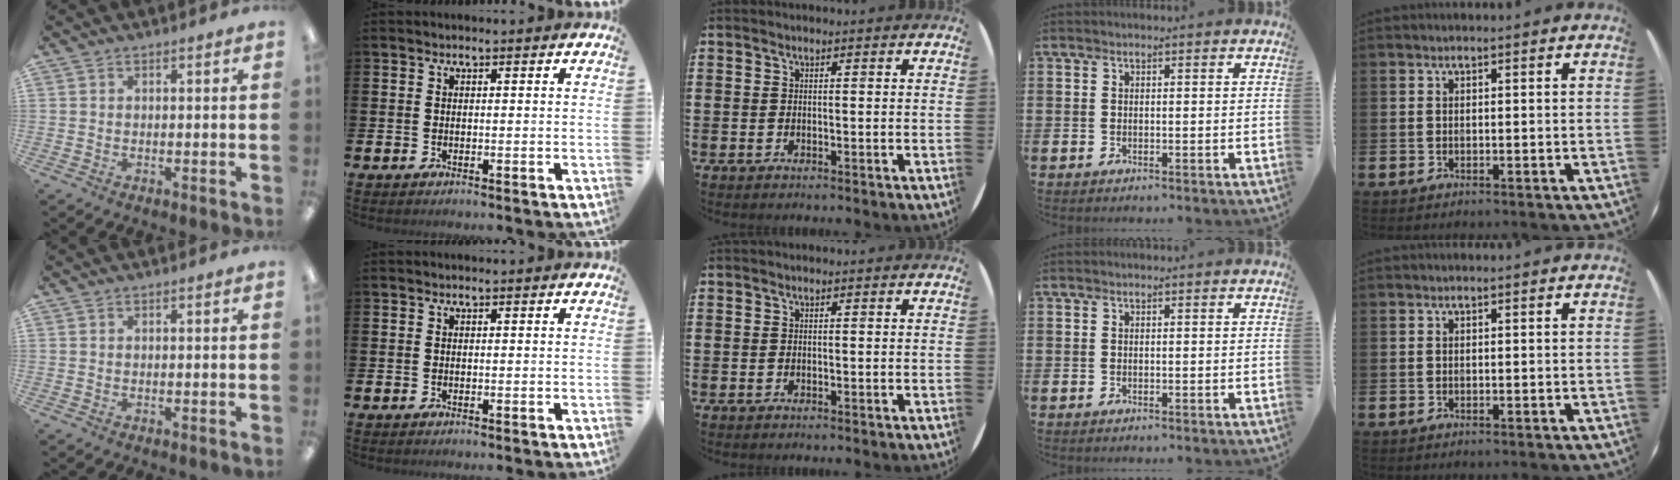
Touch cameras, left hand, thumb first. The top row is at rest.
{}